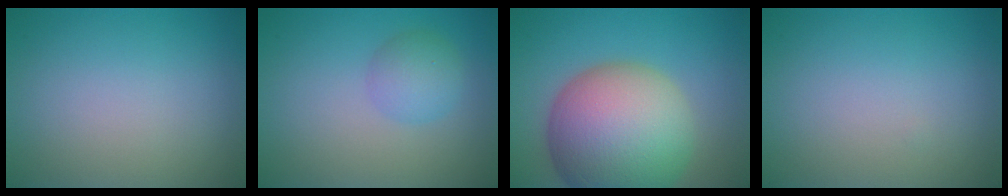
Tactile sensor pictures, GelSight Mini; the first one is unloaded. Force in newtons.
{"total": 2.6, "press": 2.6, "slide": 0.1}
{"total": 14.3, "press": 14.3, "slide": 0.9}
{"total": 0.0}